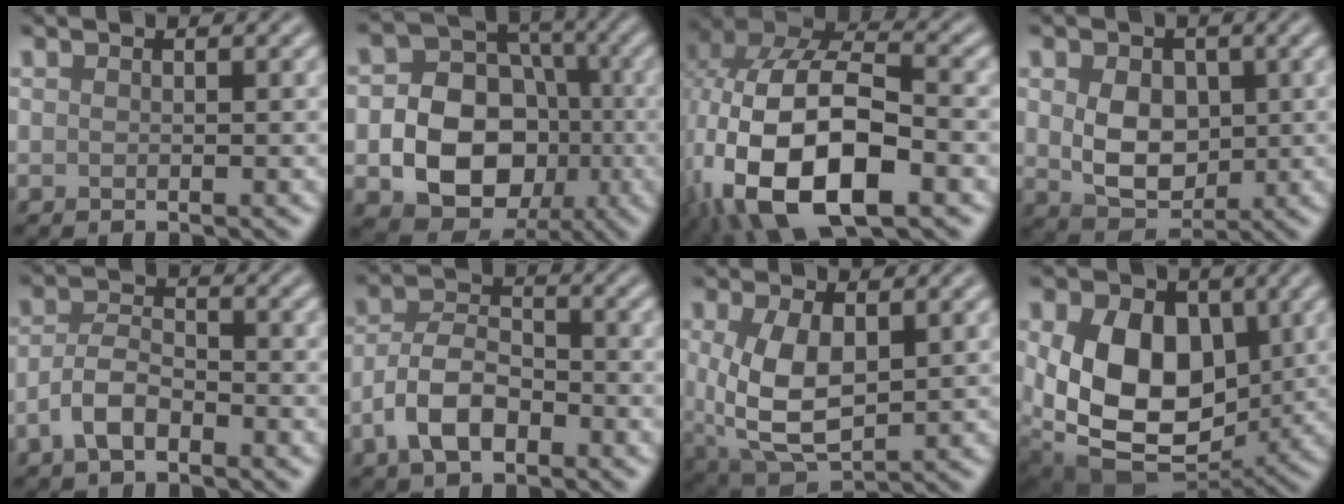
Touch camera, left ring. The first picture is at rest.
{"total": 10.7, "force": [-2.5, 8.4, 6.2], "torque": [-0.086, -0.007, -0.067]}
{"total": 15.4, "force": [-4.6, 8.1, 12.3], "torque": [-0.241, -0.015, -0.078]}
{"total": 5.5, "force": [0.4, 4.1, 3.7], "torque": [-0.069, -0.008, 0.011]}
{"total": 3.8, "force": [-2.0, 1.9, 2.6], "torque": [-0.049, 0.007, -0.045]}
{"total": 5.6, "force": [-2.6, 3.1, 3.8], "torque": [-0.067, 0.005, -0.057]}
{"total": 6.9, "force": [0.6, 3.7, 5.8], "torque": [-0.130, -0.009, 0.019]}
{"total": 11.7, "force": [0.9, 8.1, 8.4], "torque": [-0.154, -0.016, 0.012]}